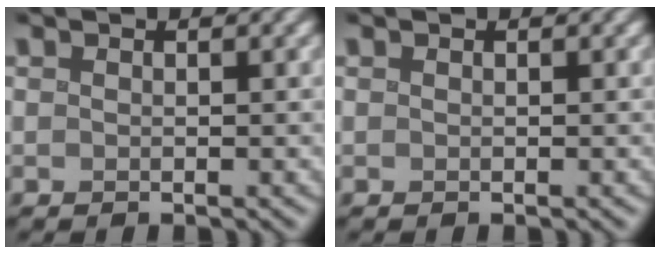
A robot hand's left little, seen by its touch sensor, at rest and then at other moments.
{"total": 0.0}